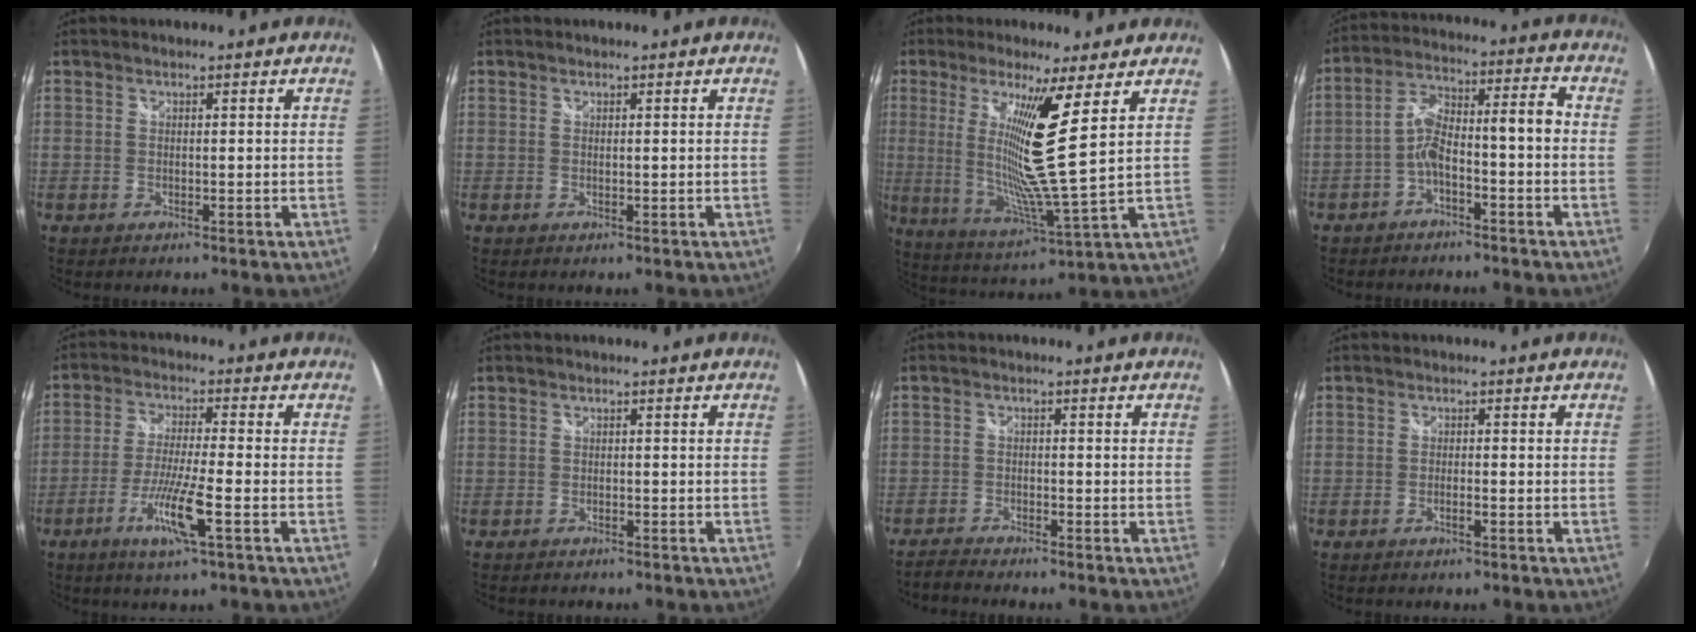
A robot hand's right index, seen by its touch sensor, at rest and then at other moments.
{"total": 0.6, "force": [0.2, -0.5, -0.3], "torque": [0.004, -0.002, 0.002]}
{"total": 13.3, "force": [5.1, -1.3, 12.3], "torque": [-0.214, -0.022, 0.098]}
{"total": 8.0, "force": [-2.9, 1.9, 7.2], "torque": [-0.143, 0.023, -0.046]}
{"total": 8.6, "force": [-3.8, -0.2, 7.8], "torque": [-0.159, -0.012, -0.073]}
{"total": 1.3, "force": [-1.0, 0.8, -0.1], "torque": [-0.005, -0.002, -0.017]}
{"total": 2.7, "force": [-2.7, 0.0, 0.4], "torque": [-0.017, -0.012, -0.055]}
{"total": 1.0, "force": [-0.5, -0.2, 0.8], "torque": [-0.015, 0.001, -0.011]}